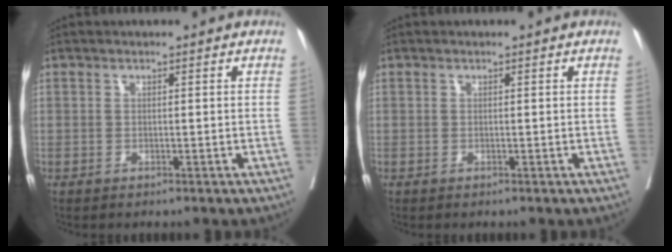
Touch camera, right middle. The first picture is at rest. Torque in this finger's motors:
{"motor_torque": [0.00, 0.00, 0.00, 0.00]}